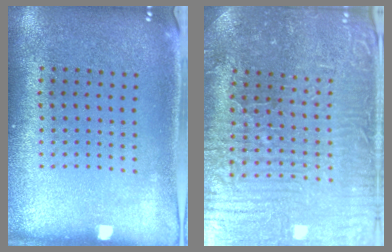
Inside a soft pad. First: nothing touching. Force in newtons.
{"total": 3.9, "press": 3.9, "slide": 0.6}